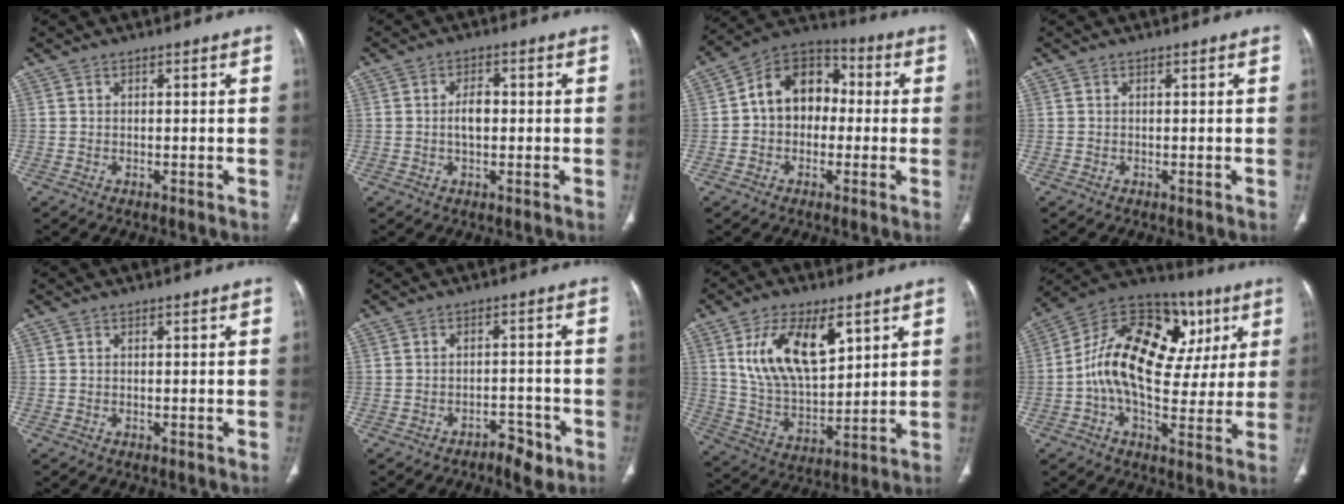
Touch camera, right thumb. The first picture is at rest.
{"total": 3.6, "force": [-0.1, 2.1, 3.0], "torque": [-0.052, 0.007, -0.003]}
{"total": 12.6, "force": [0.5, 9.5, 8.2], "torque": [-0.095, 0.038, -0.007]}
{"total": 0.0}
{"total": 0.0}
{"total": 4.3, "force": [-2.9, 2.1, 2.5], "torque": [-0.024, 0.022, -0.039]}
{"total": 16.5, "force": [6.9, 8.2, 12.6], "torque": [-0.204, -0.029, 0.140]}
{"total": 23.6, "force": [4.5, 14.0, 18.4], "torque": [-0.275, 0.028, 0.060]}